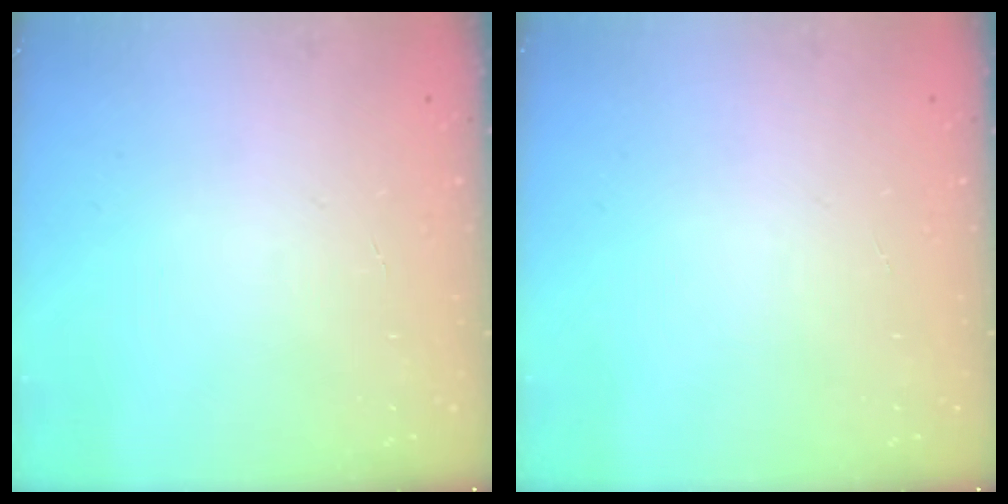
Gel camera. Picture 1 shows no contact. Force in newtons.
{"total": 0.0}